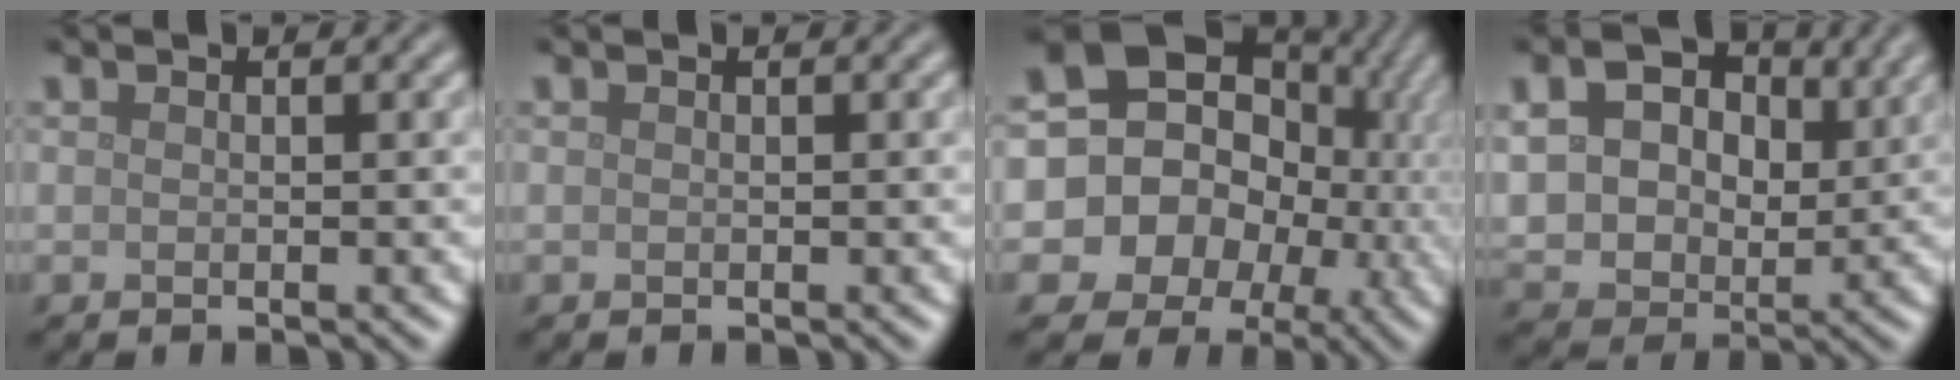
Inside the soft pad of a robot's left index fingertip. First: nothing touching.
{"total": 0.0}
{"total": 19.1, "force": [0.9, 16.9, 8.8], "torque": [-0.180, 0.017, 0.004]}
{"total": 7.4, "force": [2.2, 5.4, 4.5], "torque": [-0.098, -0.002, 0.033]}